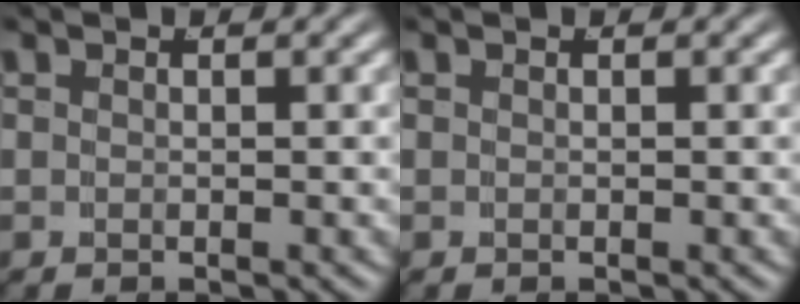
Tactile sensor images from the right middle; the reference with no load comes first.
{"total": 0.0}